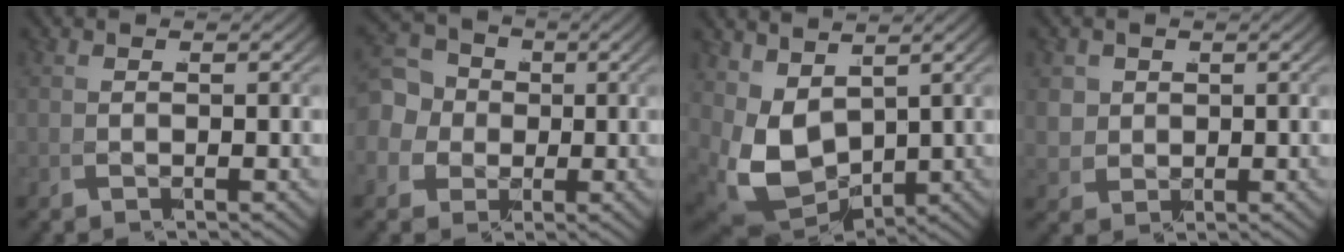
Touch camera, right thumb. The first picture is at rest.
{"total": 7.9, "force": [1.0, 6.8, 3.8], "torque": [-0.087, -0.011, 0.016]}
{"total": 8.9, "force": [0.1, 6.6, 6.0], "torque": [-0.161, -0.062, 0.038]}
{"total": 3.5, "force": [0.9, 3.0, 1.5], "torque": [-0.049, -0.022, 0.036]}